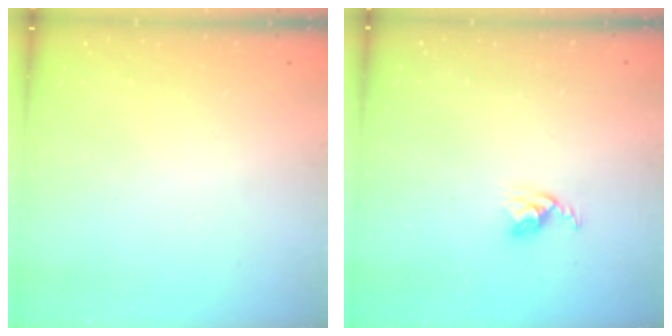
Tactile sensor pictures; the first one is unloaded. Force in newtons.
{"total": 3.9, "press": 3.9, "slide": 0.2}